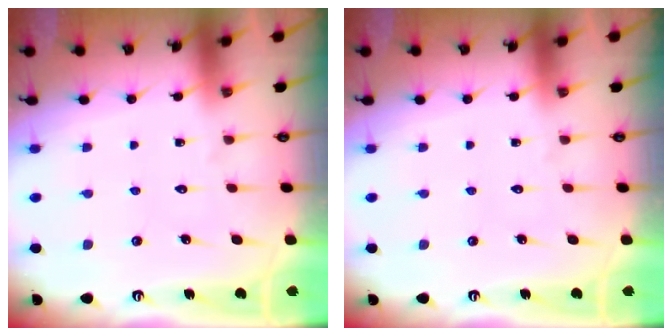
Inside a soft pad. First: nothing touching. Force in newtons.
{"total": 0.0}